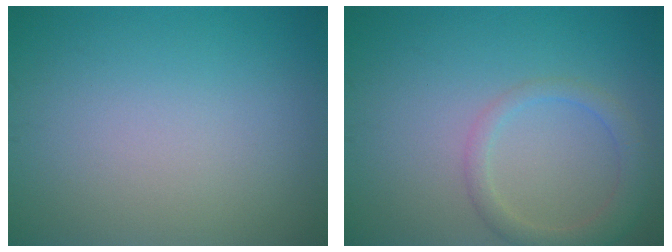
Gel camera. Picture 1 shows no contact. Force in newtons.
{"total": 2.7, "press": 2.7, "slide": 0.1}